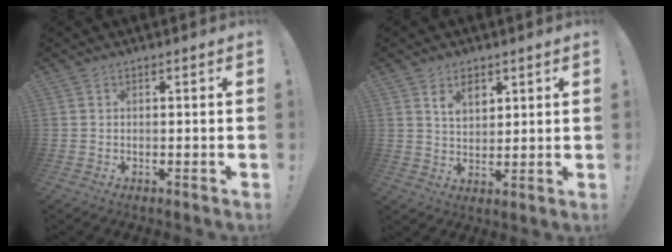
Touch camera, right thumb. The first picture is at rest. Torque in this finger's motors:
{"motor_torque": [0.35, 1.03, 0.17, -0.13, 0.00]}